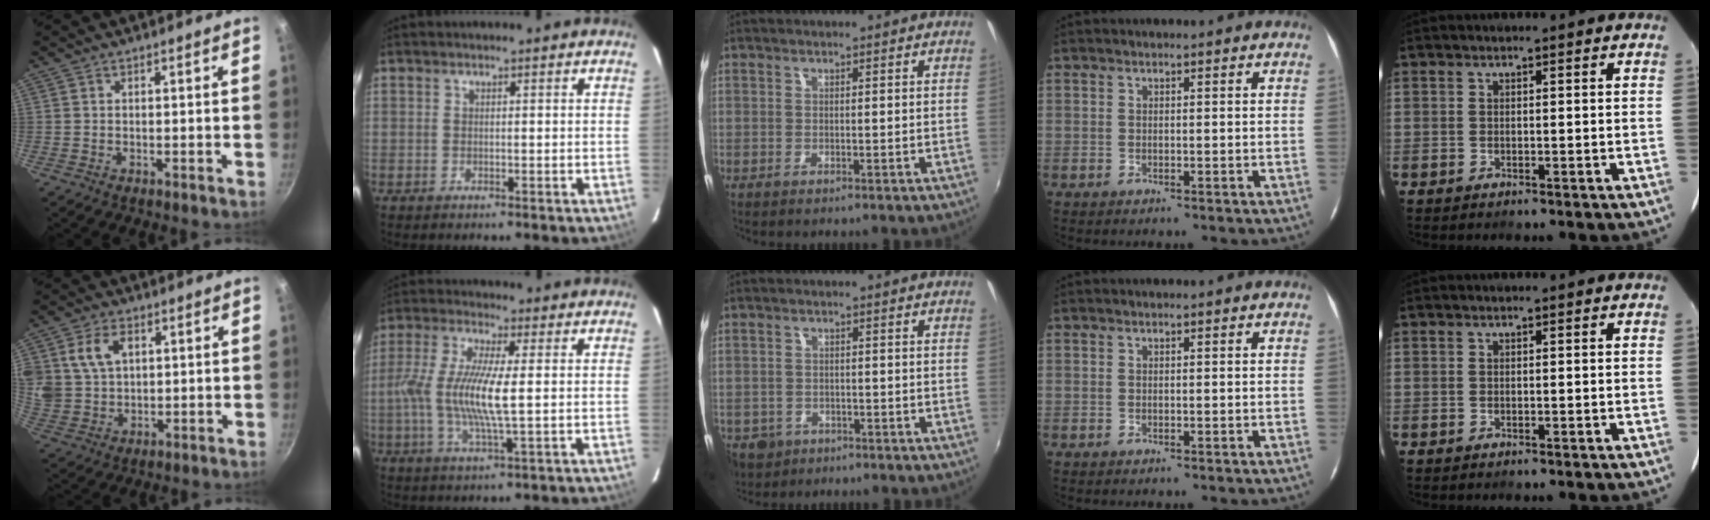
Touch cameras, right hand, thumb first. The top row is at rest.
{"thumb": {"total": 10.8, "force": [3.5, 8.0, 6.3], "torque": [-0.111, -0.004, 0.071]}, "index": {"total": 11.4, "force": [-0.6, 1.8, 11.3], "torque": [-0.227, -0.004, -0.016]}, "middle": {"total": 6.9, "force": [-3.4, 5.5, 2.4], "torque": [-0.069, -0.011, -0.049]}}